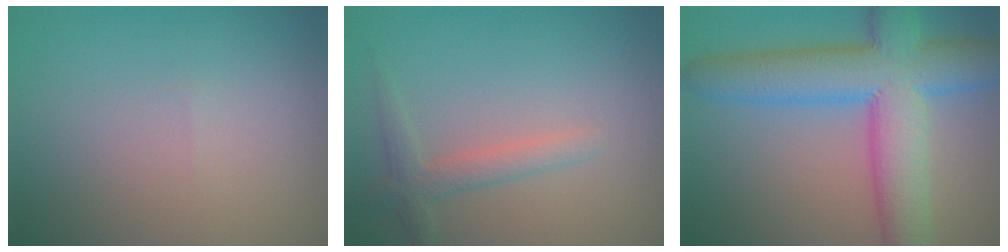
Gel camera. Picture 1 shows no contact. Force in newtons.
{"total": 2.3, "press": 2.3, "slide": 0.2}
{"total": 10.8, "press": 10.8, "slide": 0.1}